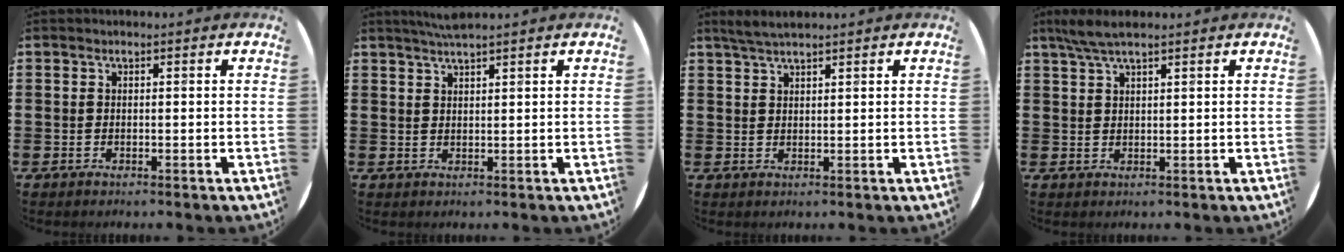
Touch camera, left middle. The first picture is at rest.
{"total": 2.1, "force": [1.9, -0.2, 0.8], "torque": [-0.019, 0.000, 0.036]}
{"total": 2.4, "force": [2.1, 0.2, 1.1], "torque": [-0.025, 0.004, 0.039]}
{"total": 3.4, "force": [2.5, 0.5, 2.3], "torque": [-0.049, 0.007, 0.045]}